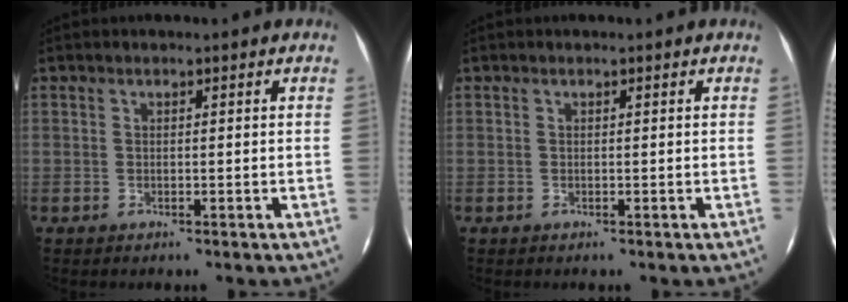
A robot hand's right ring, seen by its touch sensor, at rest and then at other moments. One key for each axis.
{"total": 0.0}